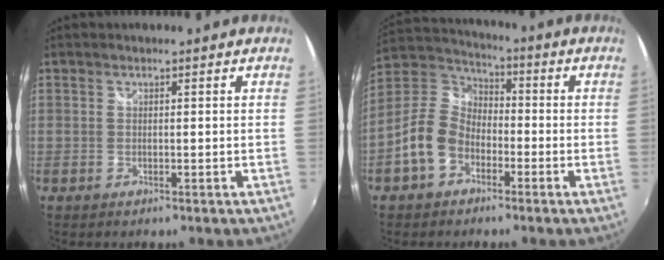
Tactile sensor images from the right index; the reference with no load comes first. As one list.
[{"total": 10.6, "force": [-4.5, 7.7, 5.8], "torque": [-0.133, 0.024, -0.083]}]